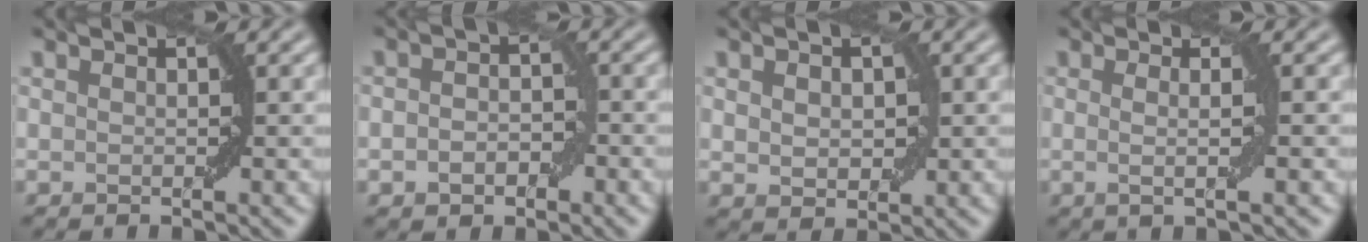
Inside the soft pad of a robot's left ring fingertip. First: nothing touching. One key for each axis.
{"total": 2.8, "fx": -0.7, "fy": 1.9, "fz": 1.9, "tx": -0.025, "ty": 0.001, "tz": -0.014}
{"total": 2.4, "fx": 0.4, "fy": 1.6, "fz": 1.8, "tx": -0.029, "ty": 0.000, "tz": 0.011}
{"total": 2.5, "fx": 0.0, "fy": 0.6, "fz": 2.4, "tx": -0.030, "ty": -0.002, "tz": -0.012}